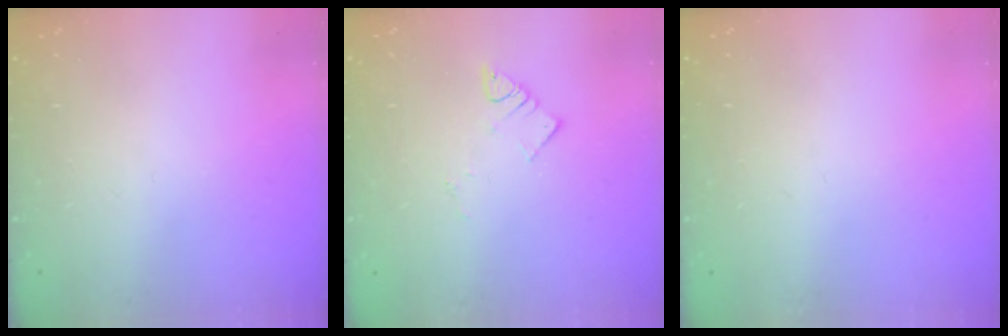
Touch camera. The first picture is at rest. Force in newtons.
{"total": 3.6, "press": 3.6, "slide": 0.3}
{"total": 0.7, "press": 0.6, "slide": 0.1}